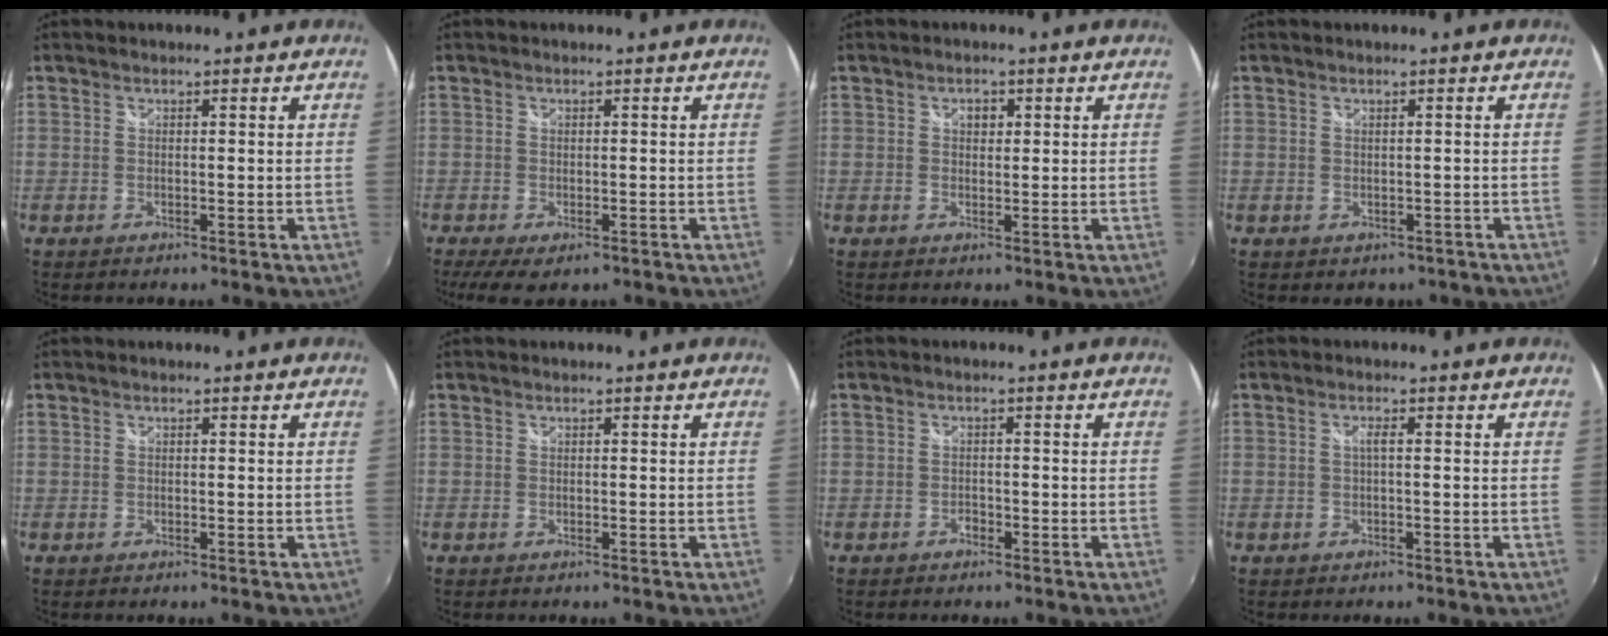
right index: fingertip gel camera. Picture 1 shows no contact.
{"total": 5.9, "force": [-3.6, 2.6, 3.9], "torque": [-0.083, -0.028, -0.056]}
{"total": 1.9, "force": [0.5, 1.4, 1.1], "torque": [-0.014, 0.005, 0.007]}
{"total": 1.8, "force": [-0.7, 1.5, 0.6], "torque": [-0.009, -0.001, -0.003]}
{"total": 0.0}
{"total": 0.0}
{"total": 1.2, "force": [-1.0, 0.7, 0.2], "torque": [-0.005, 0.000, -0.017]}
{"total": 1.1, "force": [-0.1, -0.1, 1.1], "torque": [-0.018, 0.003, -0.005]}